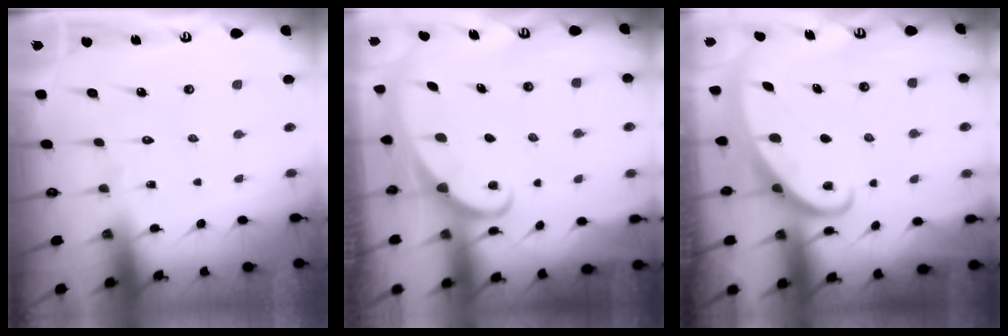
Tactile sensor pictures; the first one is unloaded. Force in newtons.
{"total": 2.4, "press": 2.4, "slide": 0.3}
{"total": 2.4, "press": 2.4, "slide": 0.4}